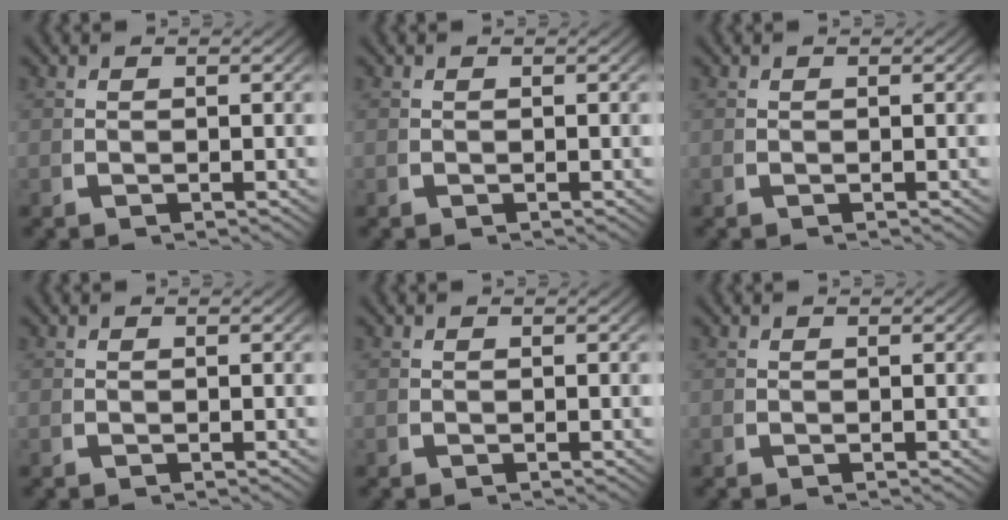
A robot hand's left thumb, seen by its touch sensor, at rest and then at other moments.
{"total": 0.0}
{"total": 0.0}
{"total": 0.0}
{"total": 0.0}
{"total": 0.0}